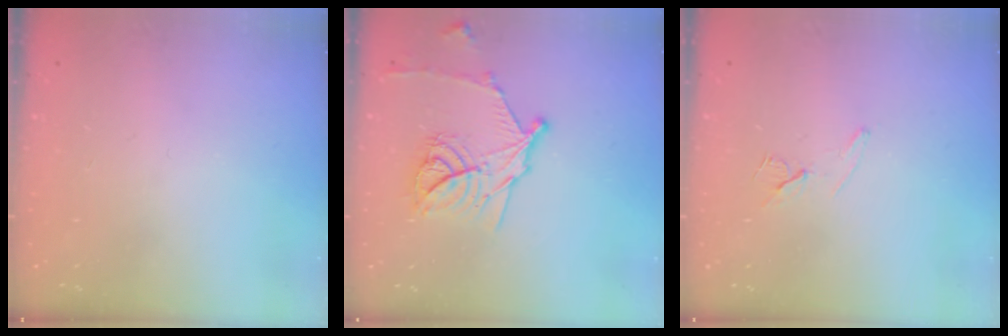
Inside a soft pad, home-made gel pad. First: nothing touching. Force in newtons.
{"total": 14.9, "press": 14.9, "slide": 0.8}
{"total": 6.7, "press": 6.0, "slide": 3.0}